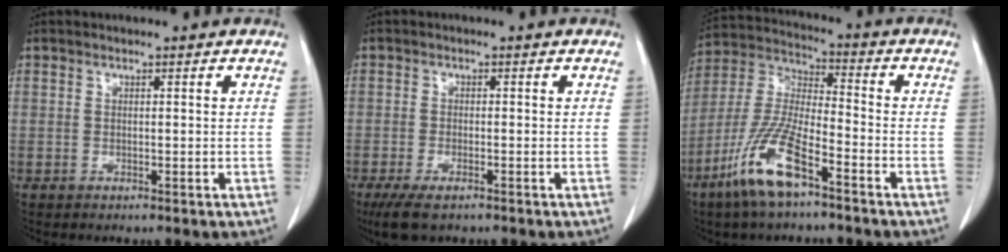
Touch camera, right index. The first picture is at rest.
{"total": 5.0, "force": [-3.5, 1.3, 3.3], "torque": [-0.064, -0.011, -0.054]}
{"total": 12.6, "force": [-7.3, 2.5, 9.9], "torque": [-0.217, -0.018, -0.143]}